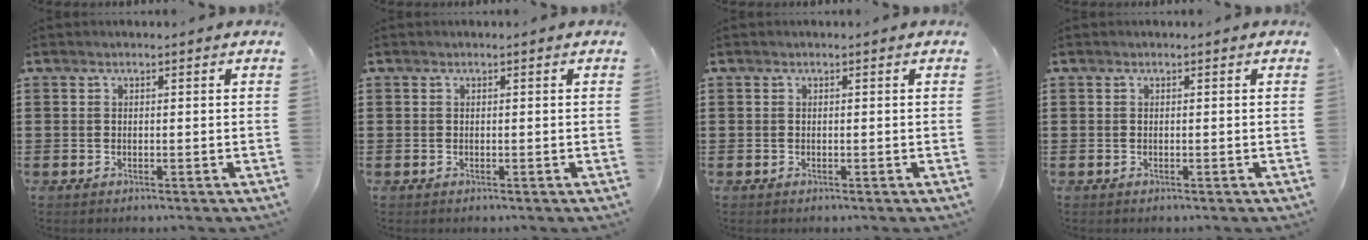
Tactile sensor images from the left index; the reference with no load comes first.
{"total": 0.0}
{"total": 0.0}
{"total": 0.0}